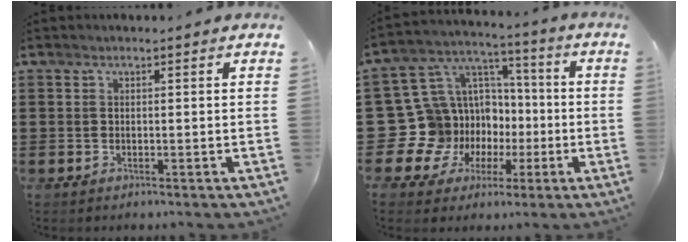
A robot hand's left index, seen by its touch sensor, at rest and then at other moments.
{"total": 16.0, "force": [-3.7, 14.9, 4.6], "torque": [-0.156, -0.009, -0.029]}